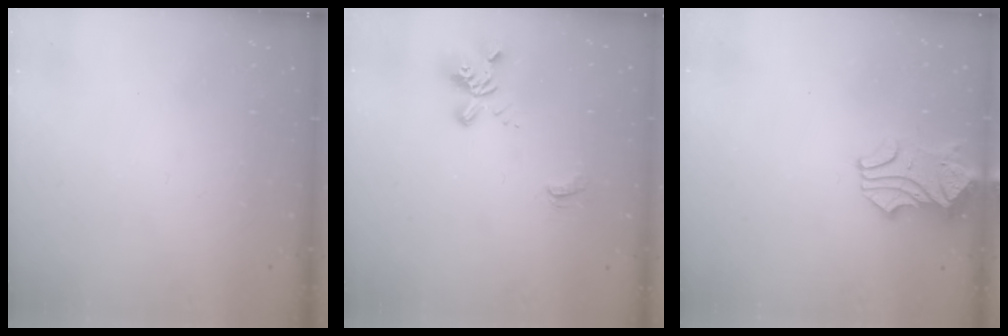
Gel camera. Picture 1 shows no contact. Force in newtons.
{"total": 2.4, "press": 2.1, "slide": 1.2}
{"total": 1.2, "press": 0.1, "slide": 1.2}